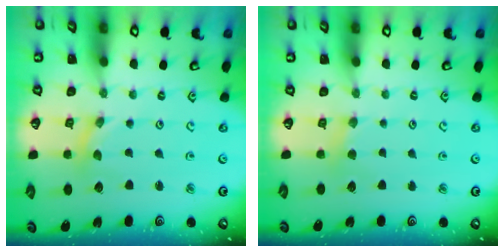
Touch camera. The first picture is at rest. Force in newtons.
{"total": 3.2, "press": 3.1, "slide": 0.6}